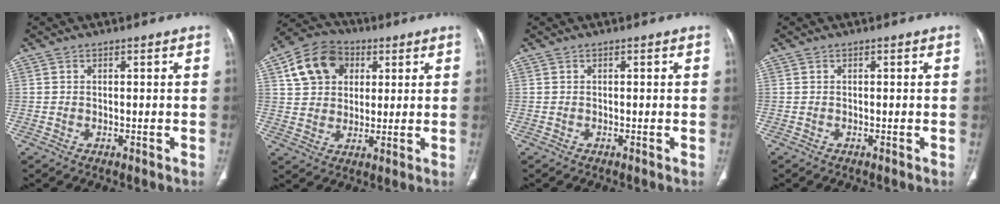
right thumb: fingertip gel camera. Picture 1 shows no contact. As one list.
[{"total": 12.6, "force": [4.5, 9.9, 6.5], "torque": [-0.096, 0.002, 0.074]}, {"total": 0.0}, {"total": 0.0}]